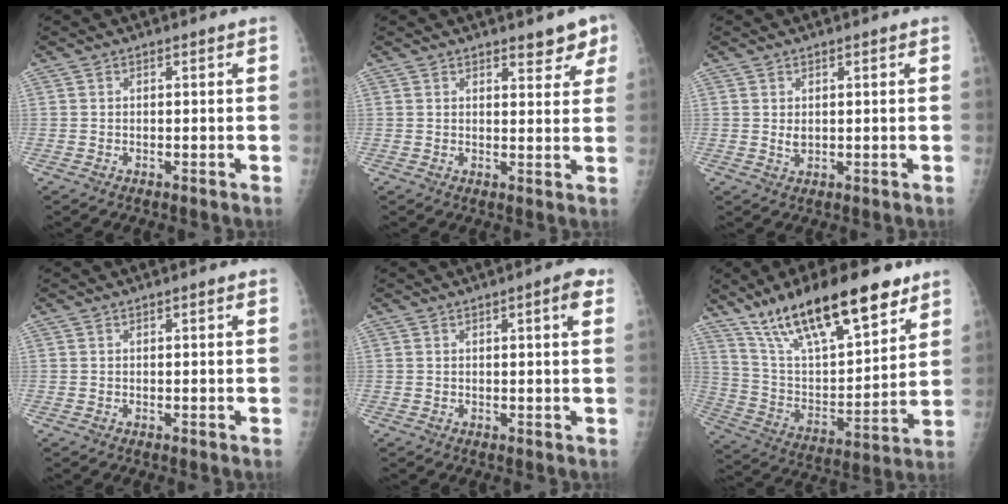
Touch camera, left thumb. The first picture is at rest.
{"total": 4.7, "force": [3.3, 2.0, 2.8], "torque": [-0.007, -0.017, 0.039]}
{"total": 1.5, "force": [0.4, 0.9, 1.1], "torque": [-0.015, -0.005, 0.010]}
{"total": 0.8, "force": [0.4, 0.1, 0.6], "torque": [-0.009, 0.001, 0.005]}
{"total": 3.7, "force": [1.7, 0.6, 3.2], "torque": [-0.039, -0.002, 0.019]}
{"total": 24.7, "force": [16.4, 8.2, 16.6], "torque": [-0.248, -0.047, 0.287]}